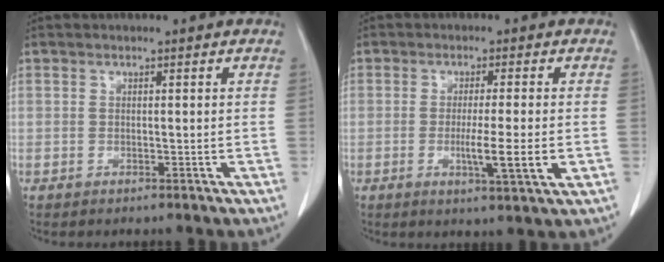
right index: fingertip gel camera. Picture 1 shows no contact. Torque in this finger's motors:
{"motor_torque": [1.28, -0.43, 0.66, 0.14]}